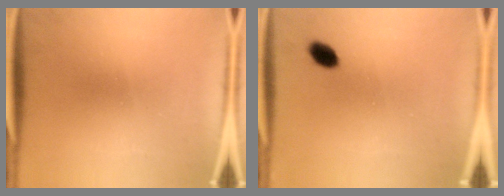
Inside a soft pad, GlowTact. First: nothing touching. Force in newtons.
{"total": 3.1}